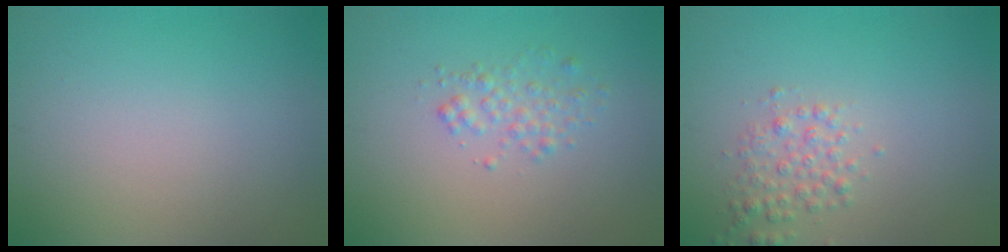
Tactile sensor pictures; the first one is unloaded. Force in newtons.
{"total": 1.6, "press": 1.6, "slide": 0.1}
{"total": 2.0, "press": 2.0, "slide": 0.1}